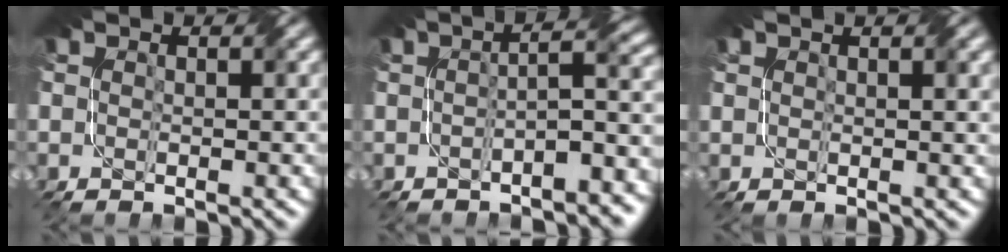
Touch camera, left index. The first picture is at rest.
{"total": 6.2, "force": [-2.1, 1.8, 5.6], "torque": [-0.064, 0.015, -0.037]}
{"total": 3.3, "force": [1.9, 1.2, 2.4], "torque": [-0.015, 0.010, 0.014]}